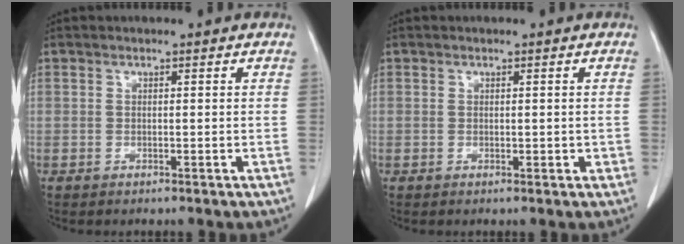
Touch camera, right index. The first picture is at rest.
{"total": 0.9, "force": [0.0, 0.7, 0.6], "torque": [-0.006, 0.001, 0.003]}